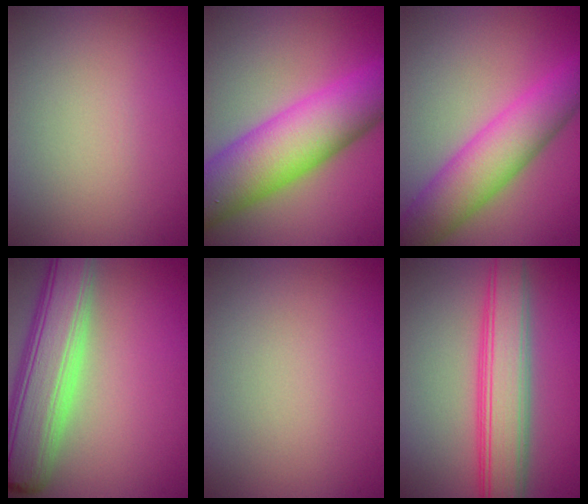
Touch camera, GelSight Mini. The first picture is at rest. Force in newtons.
{"total": 10.7, "press": 10.7, "slide": 0.2}
{"total": 6.8, "press": 6.8, "slide": 0.1}
{"total": 8.4, "press": 8.4, "slide": 0.8}
{"total": 0.0}
{"total": 6.3, "press": 6.3, "slide": 0.1}